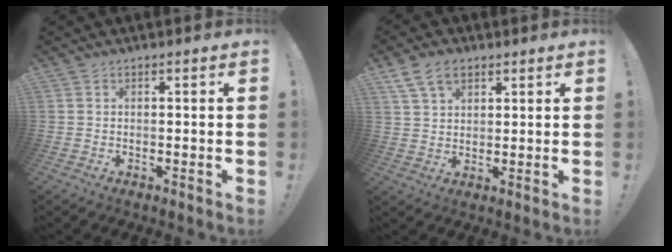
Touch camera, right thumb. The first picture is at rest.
{"total": 8.3, "force": [4.8, 5.2, 4.2], "torque": [-0.070, -0.009, 0.094]}